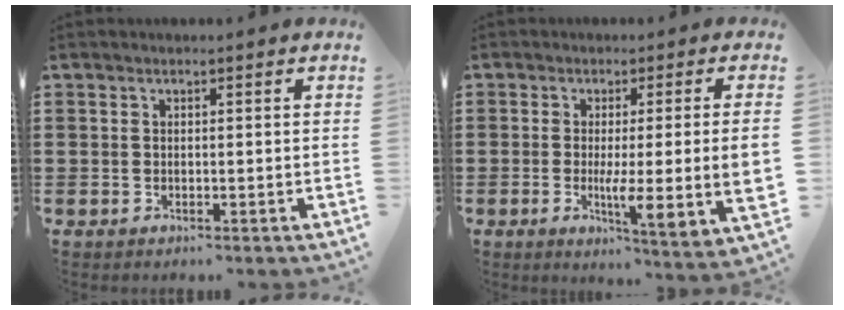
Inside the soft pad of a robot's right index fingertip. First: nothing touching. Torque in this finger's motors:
{"motor_torque": [0.47, -0.28, 0.36, 0.07]}